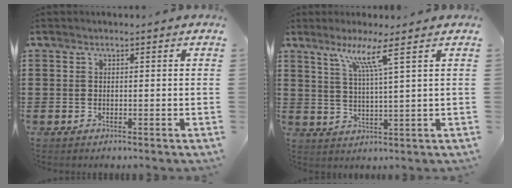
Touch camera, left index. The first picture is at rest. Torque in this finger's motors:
{"motor_torque": [0.46, -0.49, 0.09, 0.08]}